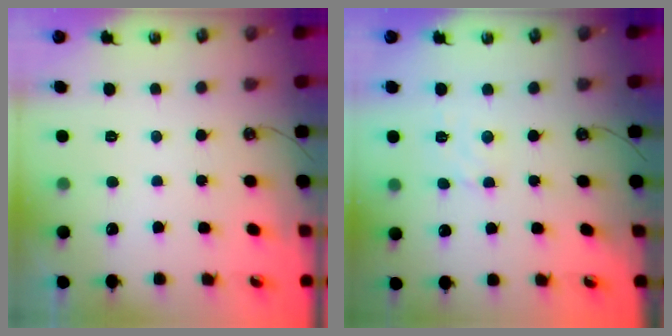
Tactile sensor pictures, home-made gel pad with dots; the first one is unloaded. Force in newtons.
{"total": 1.9, "press": 1.8, "slide": 0.6}